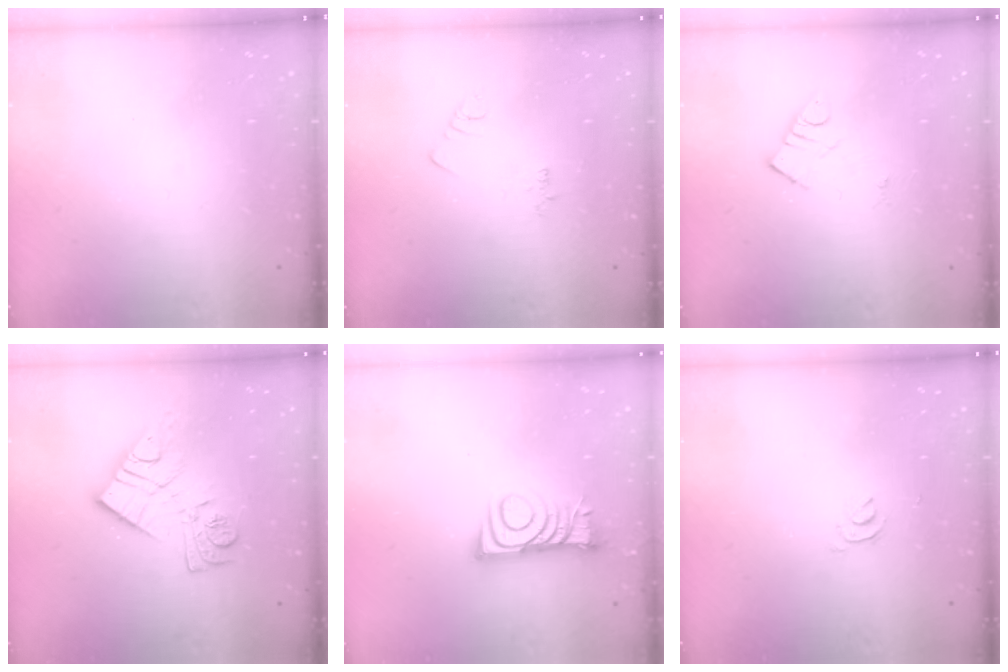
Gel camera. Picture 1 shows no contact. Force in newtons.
{"total": 1.9, "press": 1.9, "slide": 0.3}
{"total": 3.8, "press": 3.7, "slide": 0.4}
{"total": 13.5, "press": 13.5, "slide": 0.8}
{"total": 8.8, "press": 8.8, "slide": 0.6}
{"total": 2.9, "press": 2.9, "slide": 0.5}